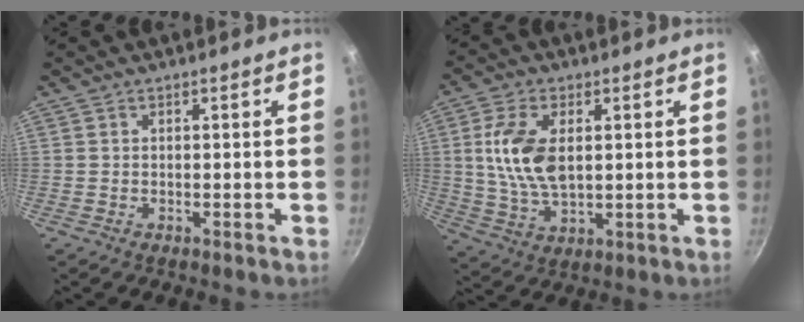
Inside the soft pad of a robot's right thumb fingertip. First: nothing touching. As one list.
[{"total": 11.5, "force": [1.9, 6.3, 9.4], "torque": [-0.180, -0.007, 0.039]}]